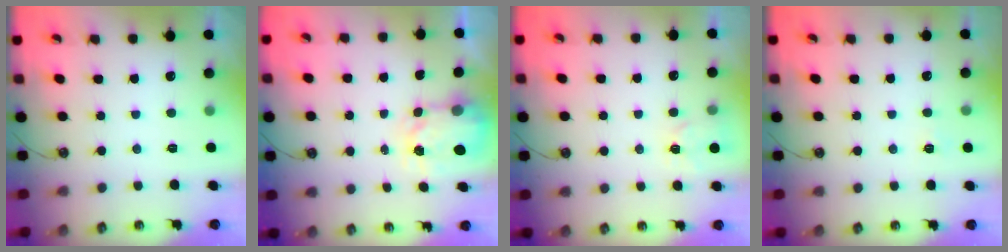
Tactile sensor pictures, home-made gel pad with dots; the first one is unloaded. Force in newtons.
{"total": 4.0, "press": 3.9, "slide": 0.5}
{"total": 4.2, "press": 4.2, "slide": 0.6}
{"total": 4.5, "press": 4.5, "slide": 0.5}